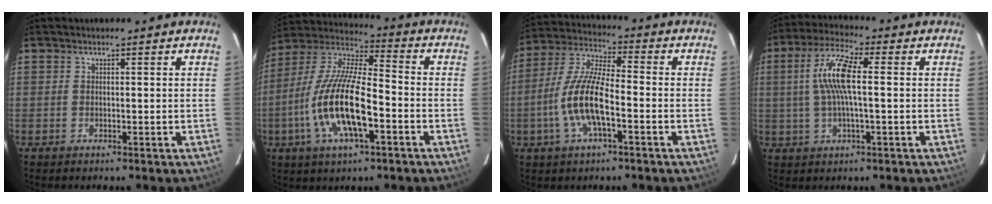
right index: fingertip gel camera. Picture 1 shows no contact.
{"total": 17.3, "force": [-5.6, 5.4, 15.5], "torque": [-0.316, -0.010, -0.111]}
{"total": 12.2, "force": [-3.7, 3.6, 11.1], "torque": [-0.234, -0.001, -0.072]}
{"total": 10.0, "force": [0.9, 2.3, 9.7], "torque": [-0.190, 0.012, 0.016]}